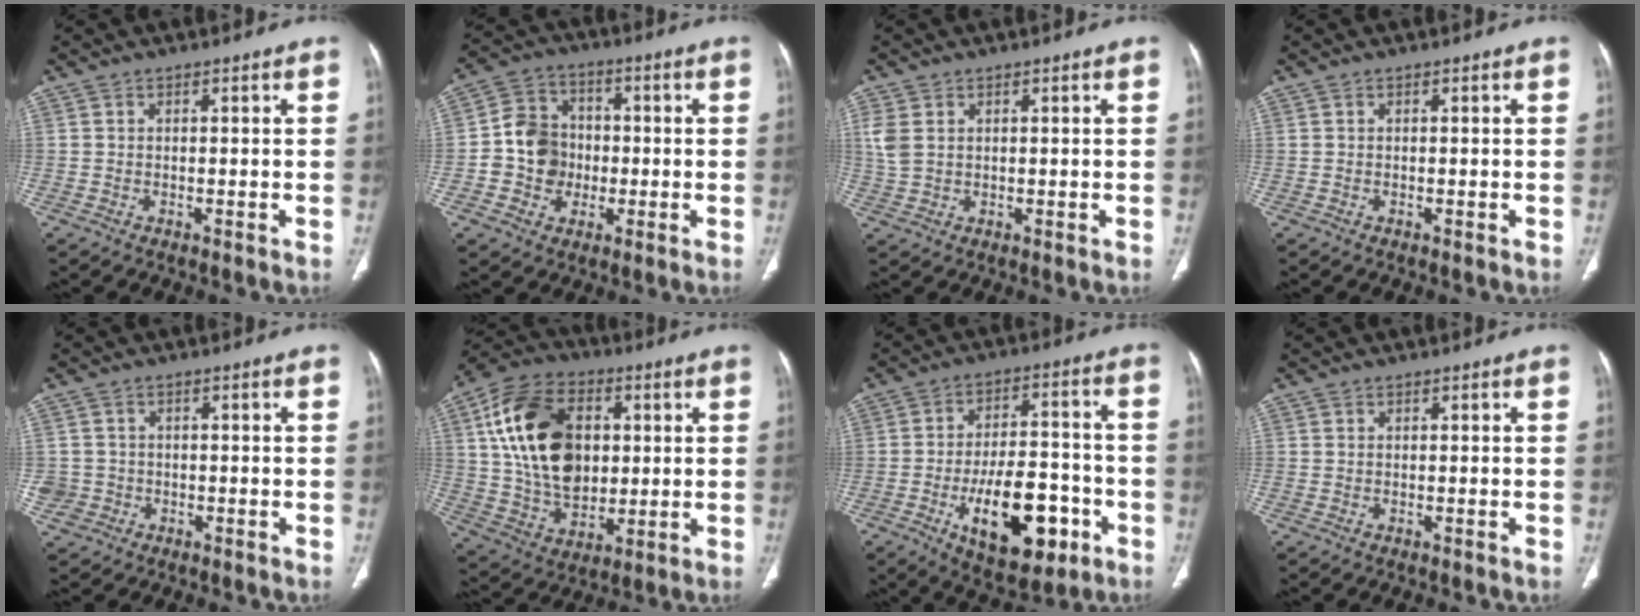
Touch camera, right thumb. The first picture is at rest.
{"total": 10.0, "force": [-1.3, 8.9, 4.3], "torque": [-0.043, 0.023, -0.030]}
{"total": 3.9, "force": [1.3, 2.7, 2.5], "torque": [-0.065, 0.003, 0.032]}
{"total": 0.0}
{"total": 3.4, "force": [-0.9, 3.3, 0.3], "torque": [0.009, 0.013, -0.017]}
{"total": 20.9, "force": [3.9, 14.4, 14.7], "torque": [-0.242, 0.001, 0.075]}
{"total": 17.6, "force": [-6.7, 8.7, 13.8], "torque": [-0.184, 0.032, -0.093]}
{"total": 0.0}